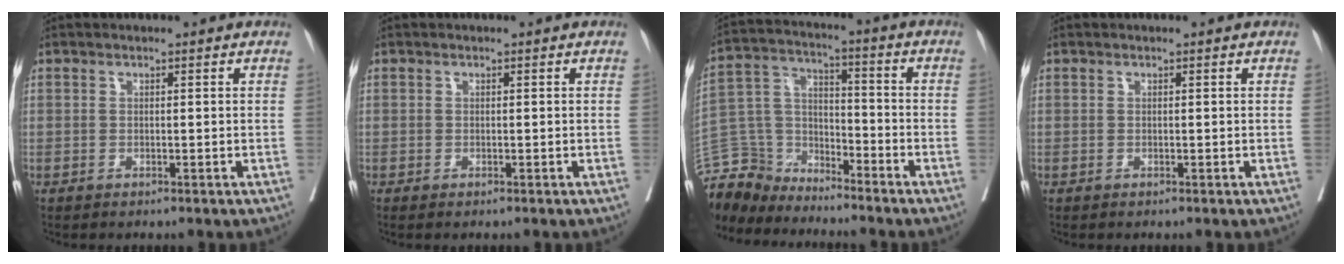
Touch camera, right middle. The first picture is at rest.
{"total": 0.6, "force": [0.3, -0.5, 0.3], "torque": [-0.006, -0.004, 0.003]}
{"total": 10.6, "force": [-10.0, 3.5, 0.3], "torque": [-0.011, 0.029, -0.196]}
{"total": 0.0}